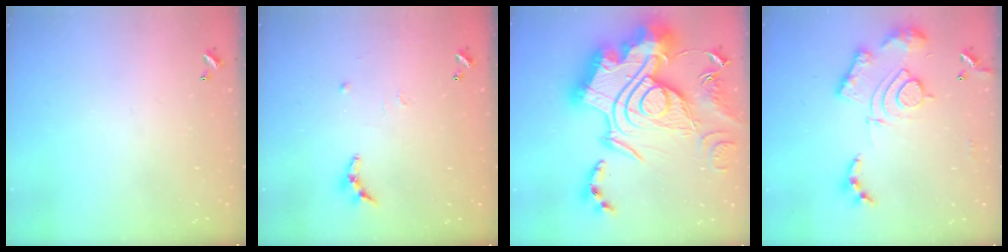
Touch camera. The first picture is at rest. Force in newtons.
{"total": 6.6, "press": 6.5, "slide": 0.6}
{"total": 0.7, "press": 0.7, "slide": 0.1}
{"total": 17.4, "press": 17.3, "slide": 1.7}